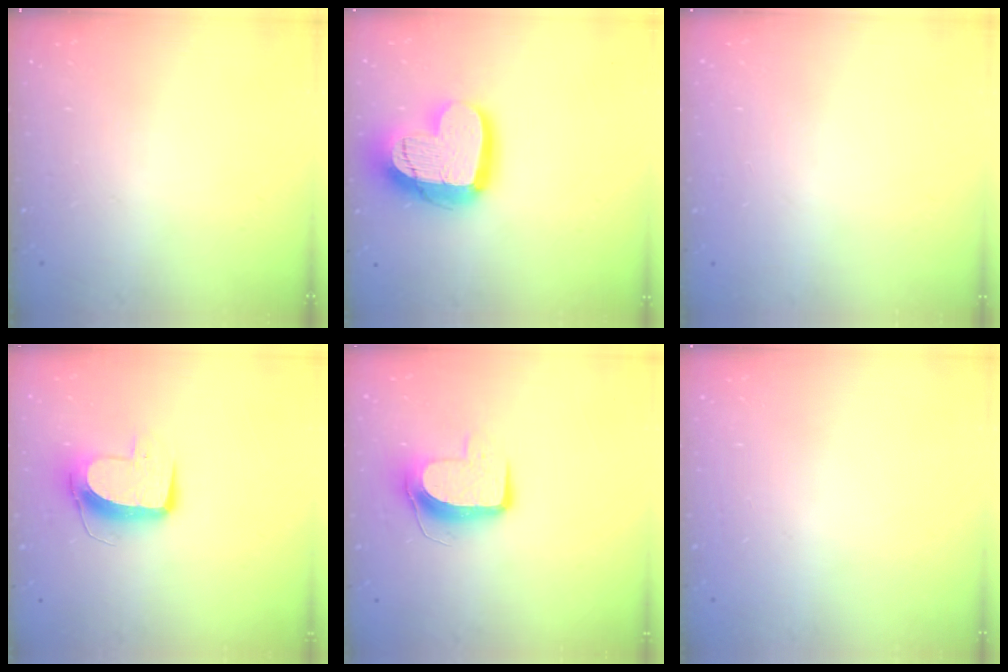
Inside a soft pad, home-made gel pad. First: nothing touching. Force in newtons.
{"total": 19.3, "press": 19.2, "slide": 1.7}
{"total": 0.0}
{"total": 10.0, "press": 10.0, "slide": 0.3}
{"total": 9.2, "press": 9.1, "slide": 0.5}
{"total": 0.0}